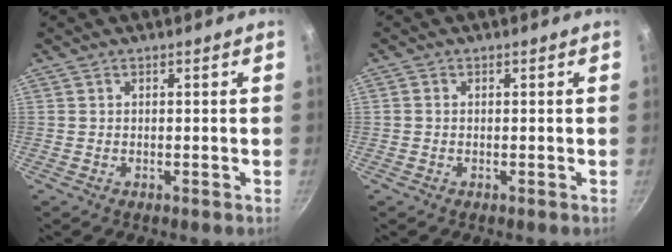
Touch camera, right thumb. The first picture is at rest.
{"total": 0.6, "force": [-0.1, 0.5, 0.3], "torque": [-0.004, 0.003, -0.003]}